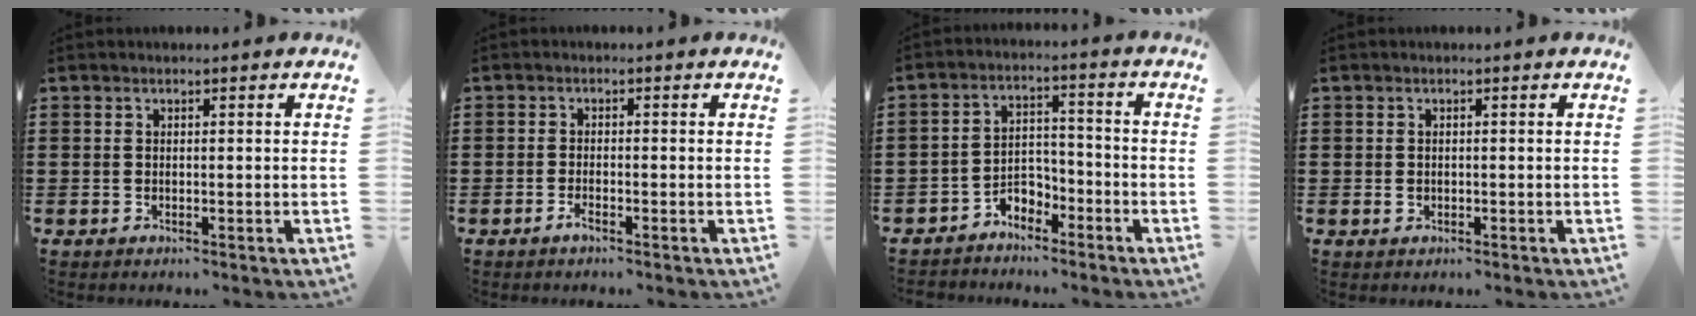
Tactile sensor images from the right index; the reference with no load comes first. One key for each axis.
{"total": 1.4, "fx": -1.0, "fy": 0.1, "fz": 1.0, "tx": -0.028, "ty": -0.011, "tz": -0.018}
{"total": 3.8, "fx": -3.1, "fy": 2.1, "fz": 0.9, "tx": -0.022, "ty": 0.014, "tz": -0.062}
{"total": 0.8, "fx": -0.3, "fy": 0.5, "fz": 0.5, "tx": -0.012, "ty": 0.001, "tz": -0.006}